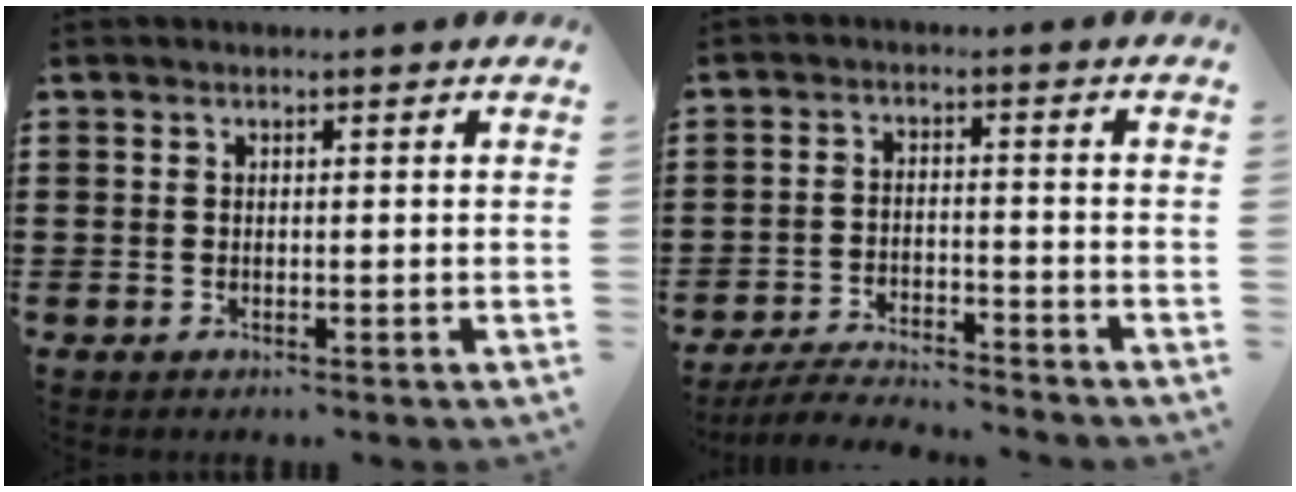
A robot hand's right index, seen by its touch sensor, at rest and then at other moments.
{"total": 4.4, "force": [-4.3, 0.2, 0.9], "torque": [-0.024, -0.001, -0.090]}